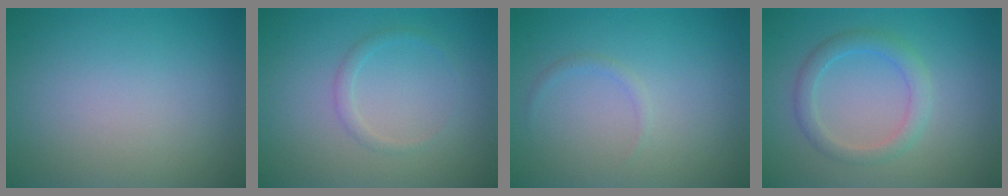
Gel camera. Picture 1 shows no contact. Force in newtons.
{"total": 1.0, "press": 1.0, "slide": 0.1}
{"total": 0.7, "press": 0.7, "slide": 0.1}
{"total": 2.5, "press": 2.5, "slide": 0.1}